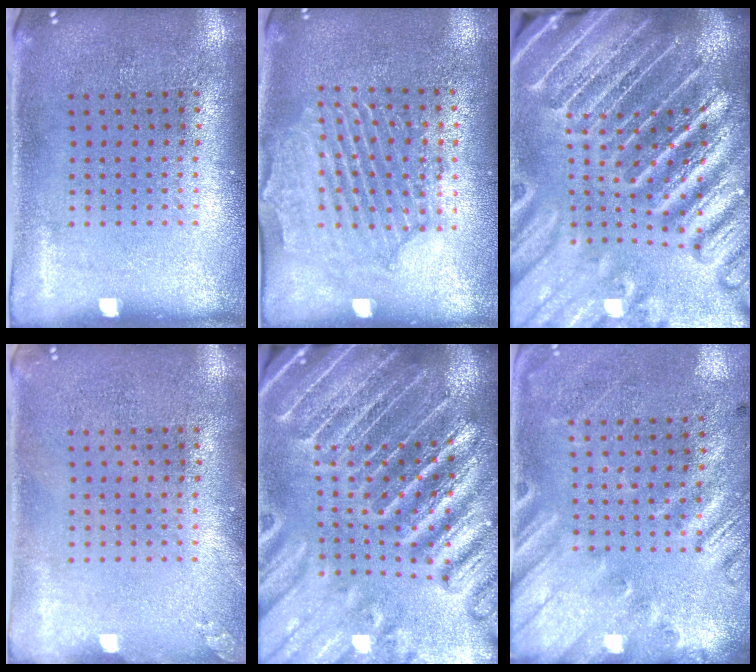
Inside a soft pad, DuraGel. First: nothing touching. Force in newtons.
{"total": 2.0, "press": 1.9, "slide": 0.5}
{"total": 5.7, "press": 4.9, "slide": 2.8}
{"total": 0.9, "press": 0.9, "slide": 0.1}
{"total": 5.1, "press": 4.5, "slide": 2.4}
{"total": 2.6, "press": 1.9, "slide": 1.8}